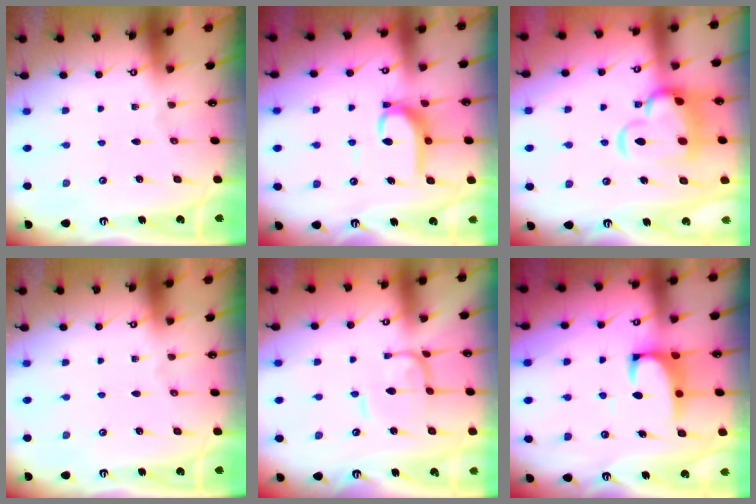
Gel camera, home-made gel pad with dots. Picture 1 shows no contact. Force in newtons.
{"total": 6.8, "press": 6.7, "slide": 1.0}
{"total": 8.7, "press": 8.5, "slide": 1.5}
{"total": 0.0}
{"total": 1.0, "press": 0.9, "slide": 0.4}
{"total": 2.3, "press": 2.1, "slide": 0.9}